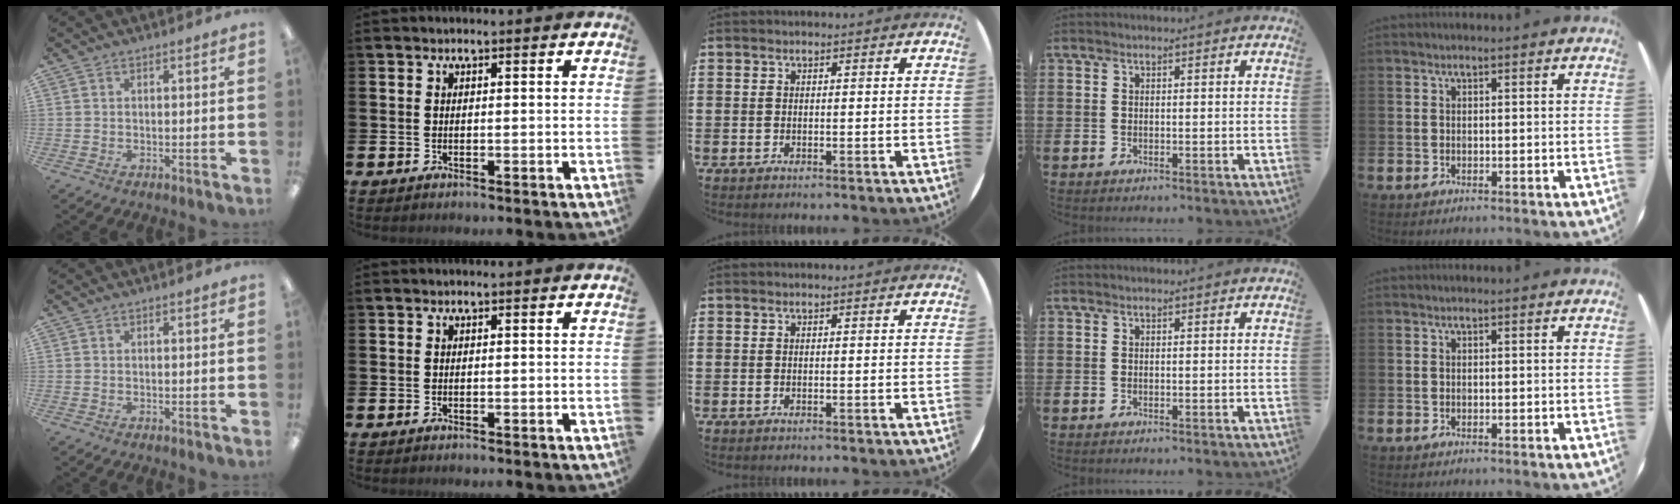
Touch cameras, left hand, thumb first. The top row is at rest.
{}